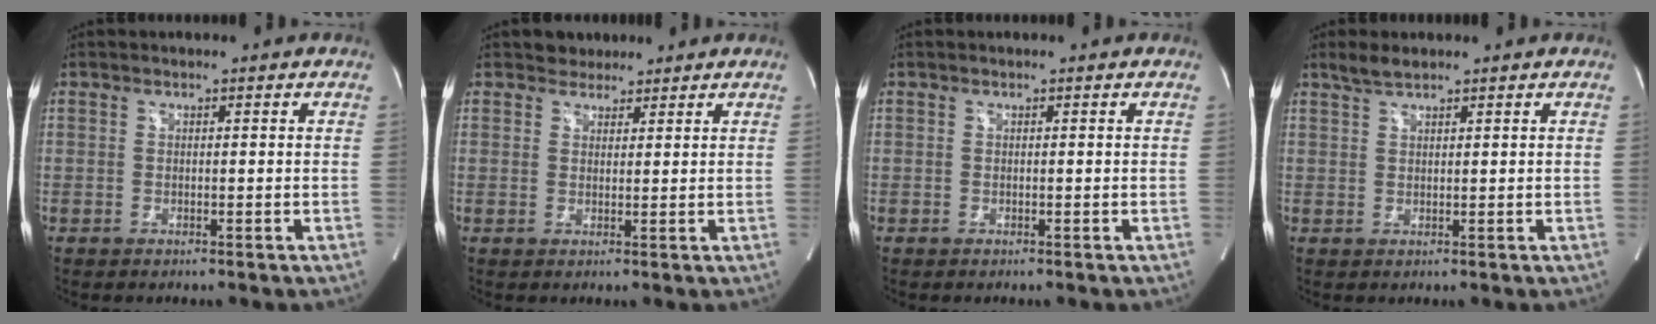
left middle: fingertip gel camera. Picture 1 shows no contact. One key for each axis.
{"total": 2.5, "fx": 2.0, "fy": 1.5, "fz": -0.2, "tx": 0.006, "ty": 0.009, "tz": 0.028}
{"total": 0.0}
{"total": 2.2, "fx": 1.9, "fy": 0.4, "fz": 1.0, "tx": -0.027, "ty": 0.008, "tz": 0.042}